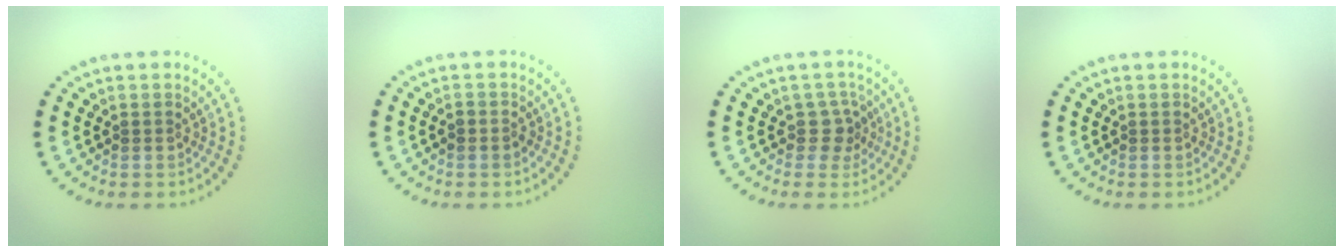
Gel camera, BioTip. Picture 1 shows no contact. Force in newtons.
{"total": 0.8, "press": 0.8, "slide": 0.3}
{"total": 2.0, "press": 1.6, "slide": 1.3}
{"total": 0.0}